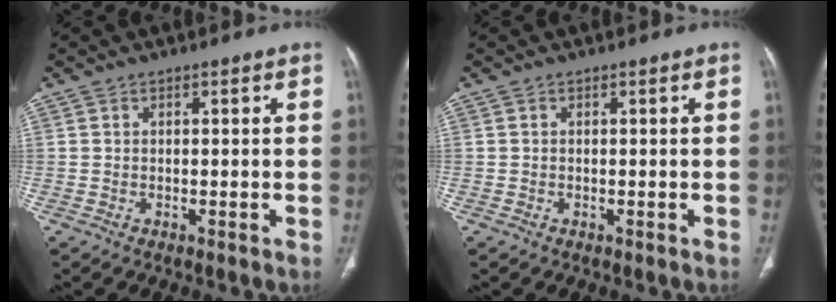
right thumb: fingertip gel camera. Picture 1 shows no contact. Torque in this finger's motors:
{"motor_torque": [-0.28, 0.45, -0.03, -0.51, -0.02]}